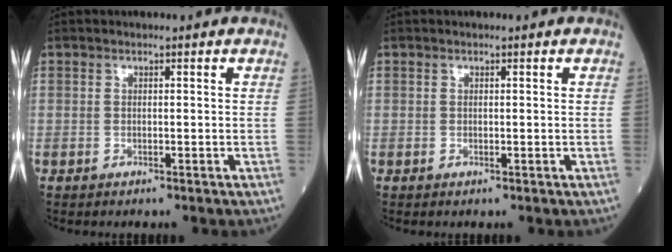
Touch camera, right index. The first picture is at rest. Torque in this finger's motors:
{"motor_torque": [0.03, 0.01, 0.00, -0.01]}